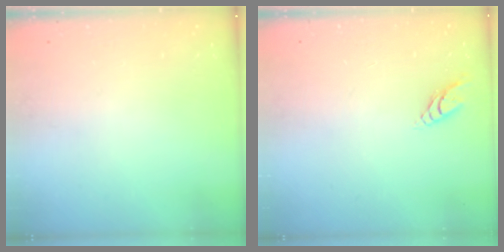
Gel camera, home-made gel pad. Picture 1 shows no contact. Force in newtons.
{"total": 4.3, "press": 4.2, "slide": 0.6}